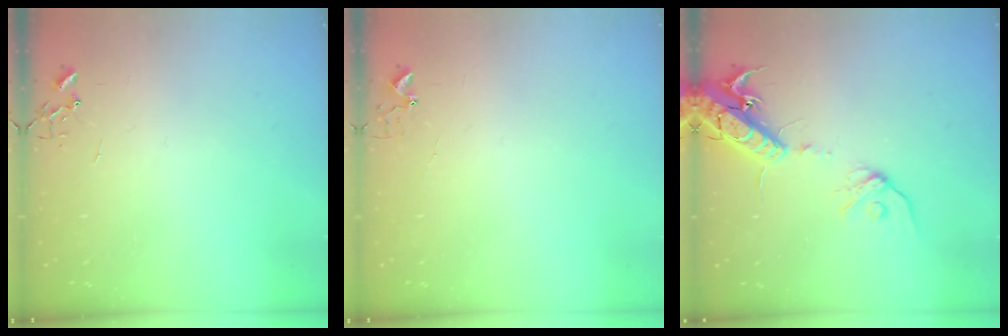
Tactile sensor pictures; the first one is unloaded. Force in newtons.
{"total": 3.4, "press": 3.4, "slide": 0.5}
{"total": 17.2, "press": 16.9, "slide": 3.1}